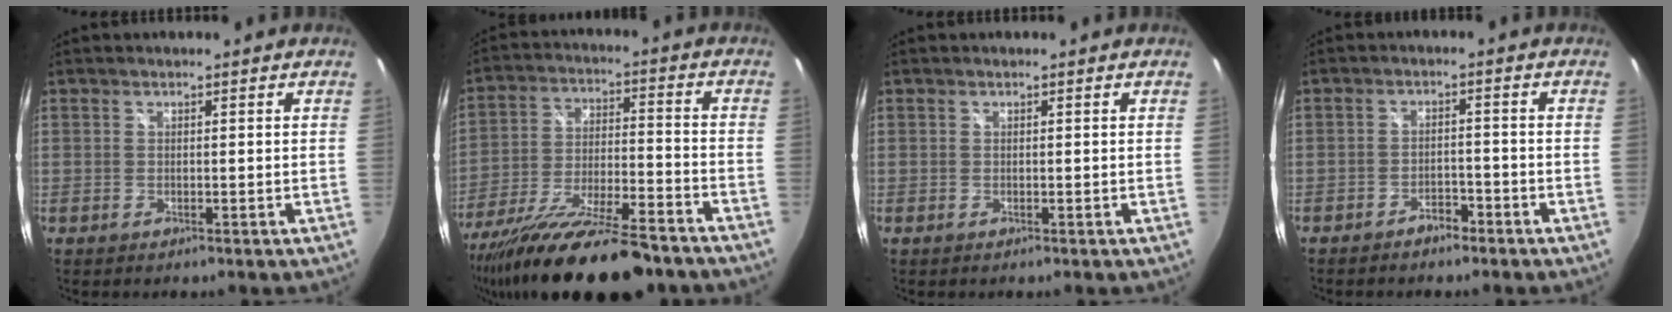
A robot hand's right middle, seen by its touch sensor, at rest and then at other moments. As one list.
[{"total": 22.7, "force": [-18.0, 4.2, 13.2], "torque": [-0.245, -0.059, -0.290]}, {"total": 0.0}, {"total": 2.8, "force": [-2.4, 1.0, 1.1], "torque": [-0.029, 0.006, -0.036]}]